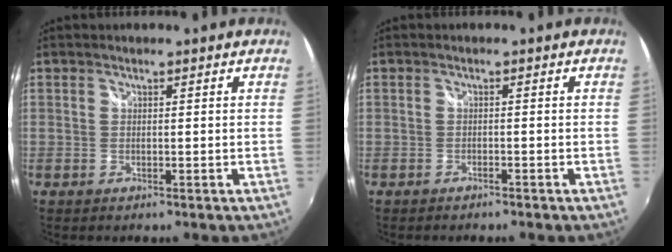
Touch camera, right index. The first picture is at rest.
{"total": 1.3, "force": [-1.2, 0.4, 0.4], "torque": [-0.013, -0.002, -0.021]}